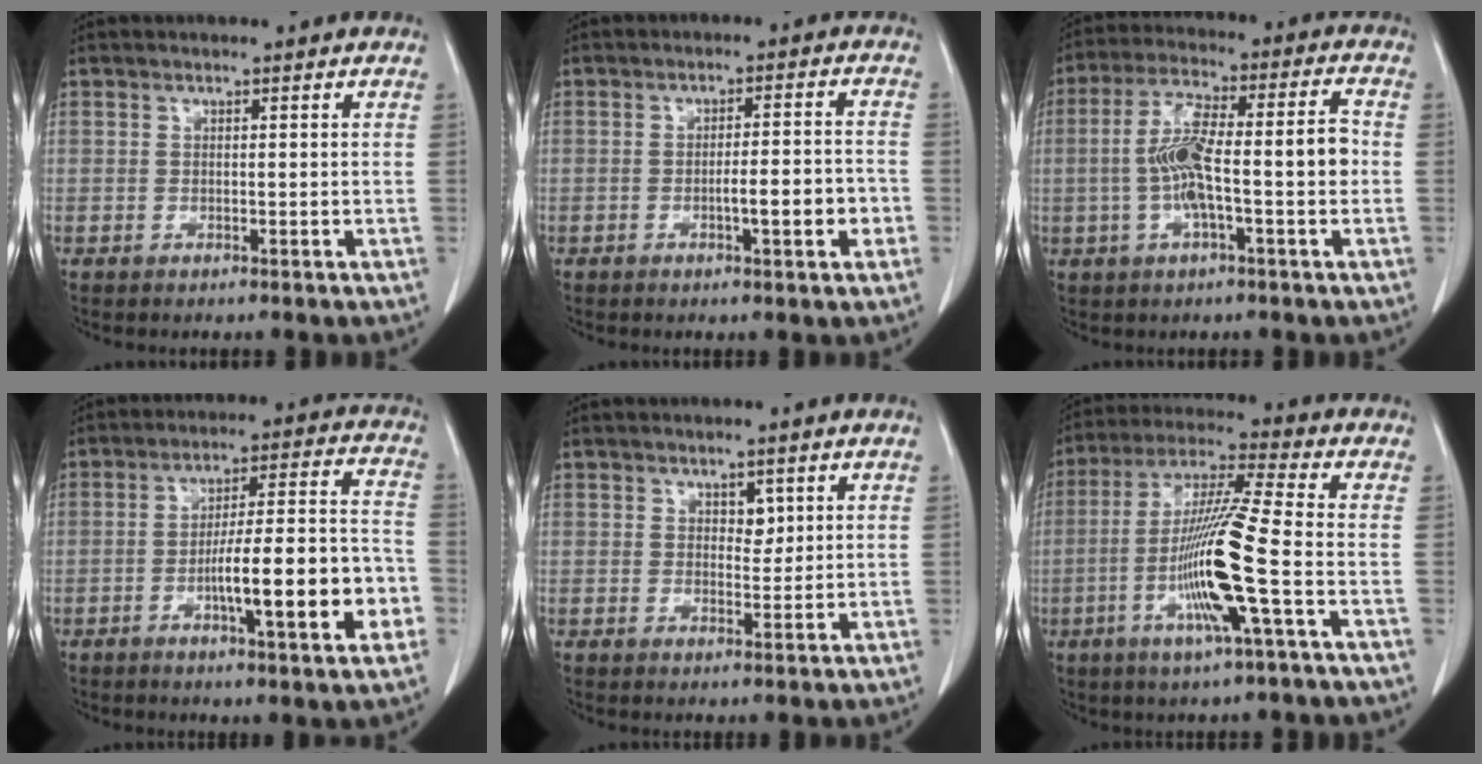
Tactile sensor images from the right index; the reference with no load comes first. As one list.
[{"total": 6.0, "force": [-2.0, 0.8, 5.6], "torque": [-0.084, 0.007, -0.024]}, {"total": 12.0, "force": [-1.4, 2.0, 11.8], "torque": [-0.214, 0.030, -0.025]}, {"total": 15.3, "force": [-4.7, 2.0, 14.5], "torque": [-0.218, 0.014, -0.068]}, {"total": 2.3, "force": [1.1, 1.4, 1.5], "torque": [-0.017, -0.003, 0.017]}, {"total": 14.0, "force": [-3.8, -0.7, 13.5], "torque": [-0.269, -0.010, -0.079]}]